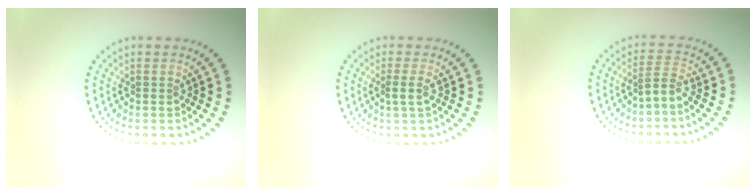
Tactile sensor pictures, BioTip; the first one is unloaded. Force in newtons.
{"total": 1.2, "press": 0.9, "slide": 0.7}
{"total": 1.7, "press": 1.1, "slide": 1.3}